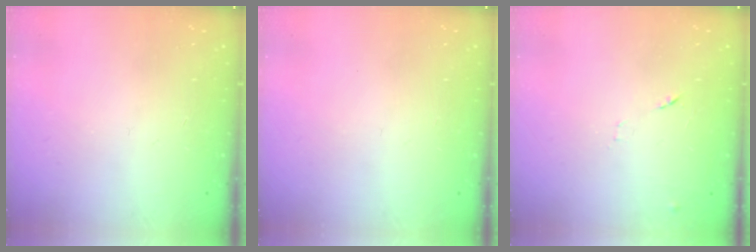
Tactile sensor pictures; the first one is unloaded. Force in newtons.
{"total": 0.0}
{"total": 7.3, "press": 7.2, "slide": 0.7}